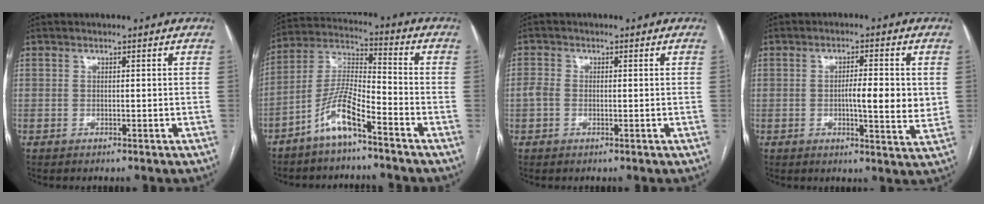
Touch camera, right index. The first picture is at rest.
{"total": 8.9, "force": [-5.8, 1.5, 6.6], "torque": [-0.150, 0.004, -0.119]}
{"total": 1.8, "force": [-0.5, 1.3, 1.1], "torque": [-0.026, 0.006, -0.010]}
{"total": 7.0, "force": [0.3, 1.3, 6.9], "torque": [-0.101, -0.007, 0.001]}